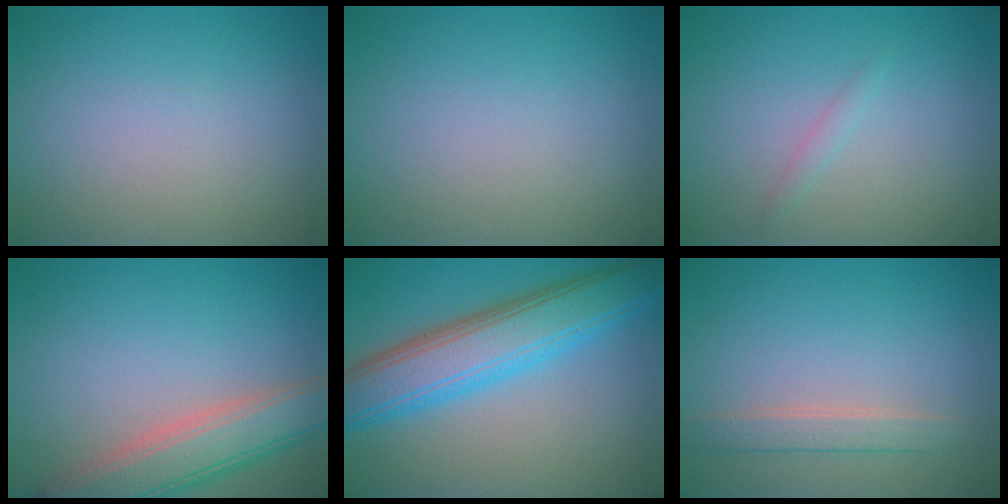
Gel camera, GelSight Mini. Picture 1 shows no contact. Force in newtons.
{"total": 0.0}
{"total": 0.8, "press": 0.8, "slide": 0.1}
{"total": 6.1, "press": 6.1, "slide": 0.3}
{"total": 8.1, "press": 8.1, "slide": 0.1}
{"total": 2.0, "press": 2.0, "slide": 0.2}